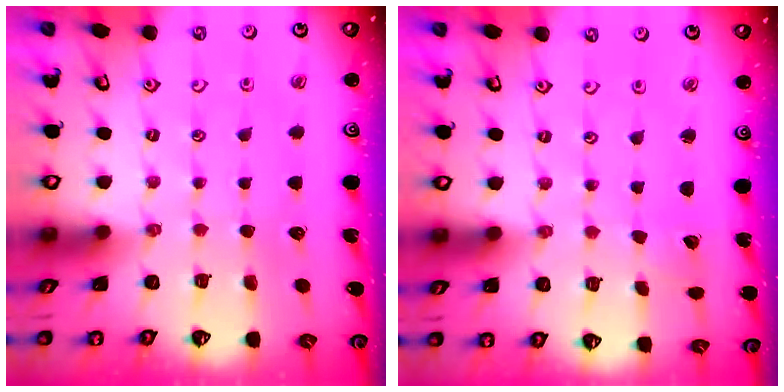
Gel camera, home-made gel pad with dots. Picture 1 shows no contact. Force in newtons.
{"total": 1.8, "press": 1.8, "slide": 0.0}